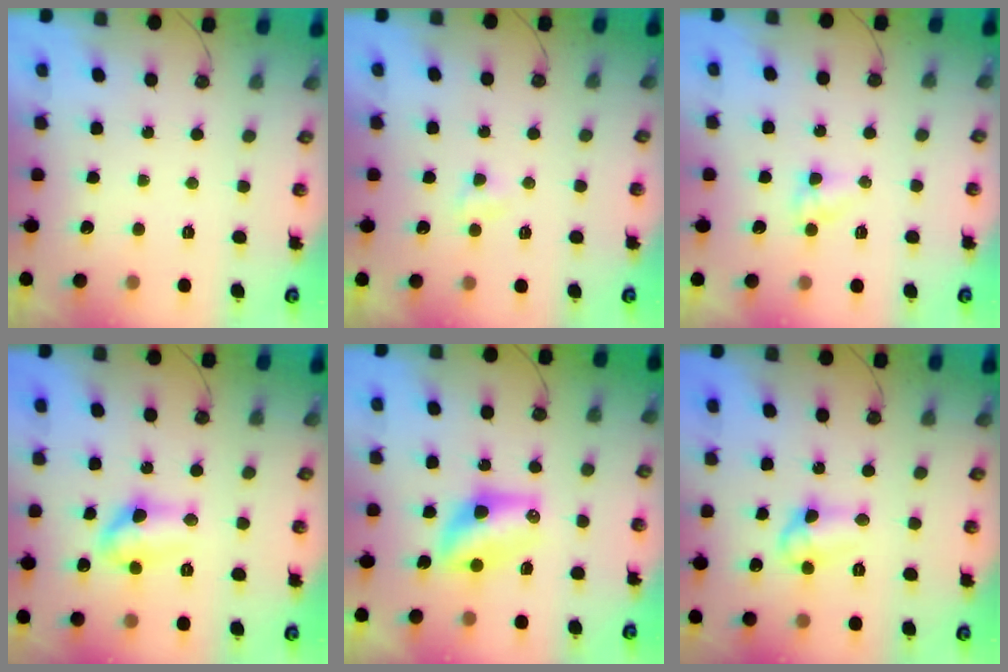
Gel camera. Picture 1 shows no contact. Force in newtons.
{"total": 2.7, "press": 2.7, "slide": 0.4}
{"total": 2.8, "press": 2.8, "slide": 0.2}
{"total": 10.6, "press": 10.6, "slide": 0.9}
{"total": 7.4, "press": 7.4, "slide": 0.5}
{"total": 8.8, "press": 8.8, "slide": 0.7}